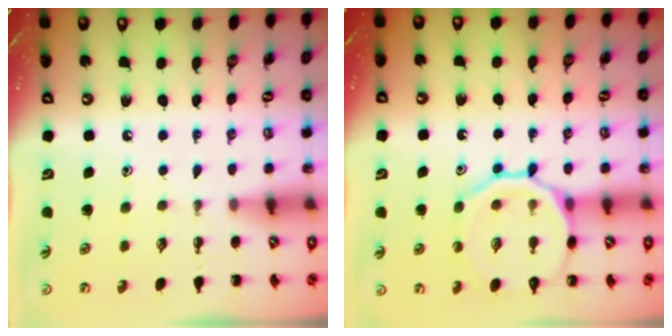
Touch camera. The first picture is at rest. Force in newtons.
{"total": 14.3, "press": 14.1, "slide": 1.8}